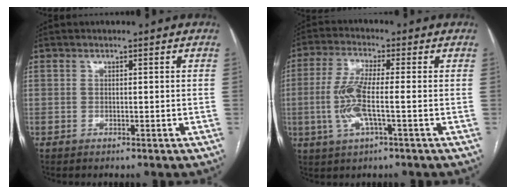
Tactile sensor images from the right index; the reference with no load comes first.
{"total": 8.0, "force": [-1.3, 1.0, 7.8], "torque": [-0.171, 0.001, -0.032]}